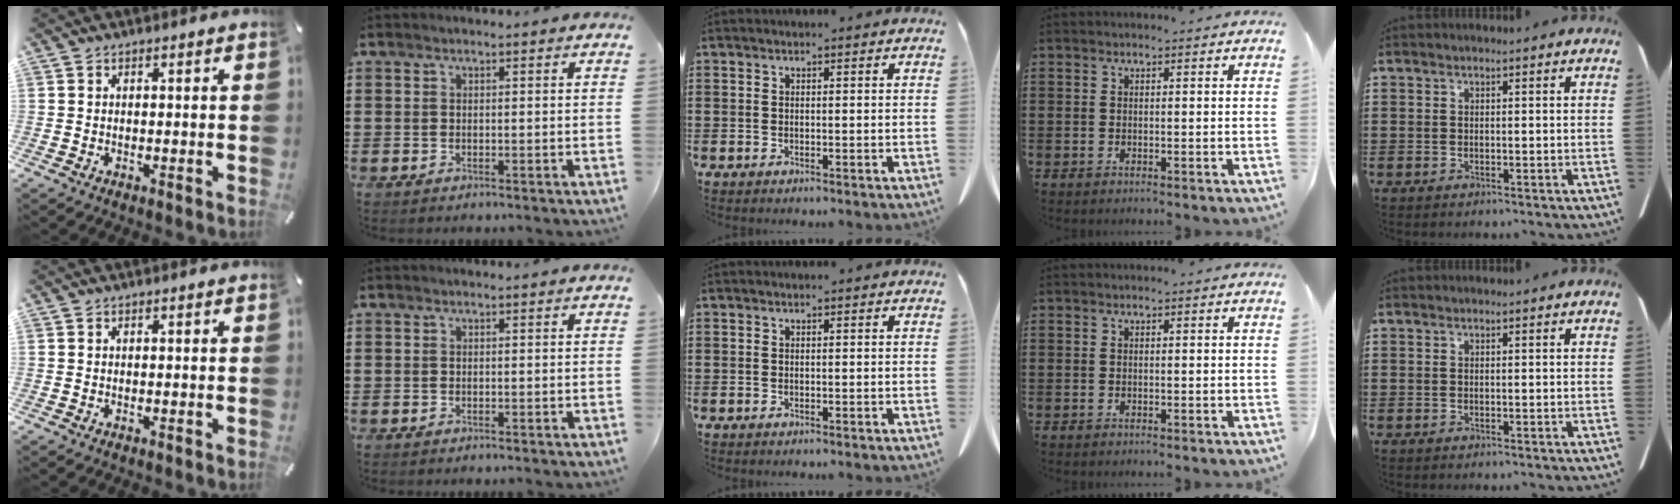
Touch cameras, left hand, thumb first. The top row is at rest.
{}